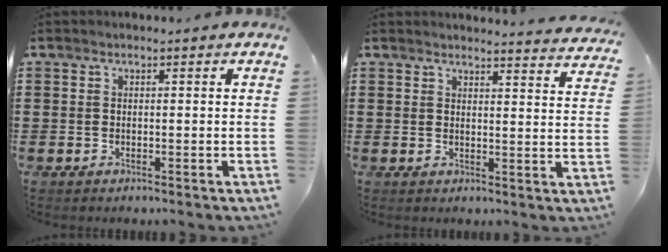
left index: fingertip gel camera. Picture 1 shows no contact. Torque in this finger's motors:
{"motor_torque": [1.11, -1.03, 0.06, 0.01]}